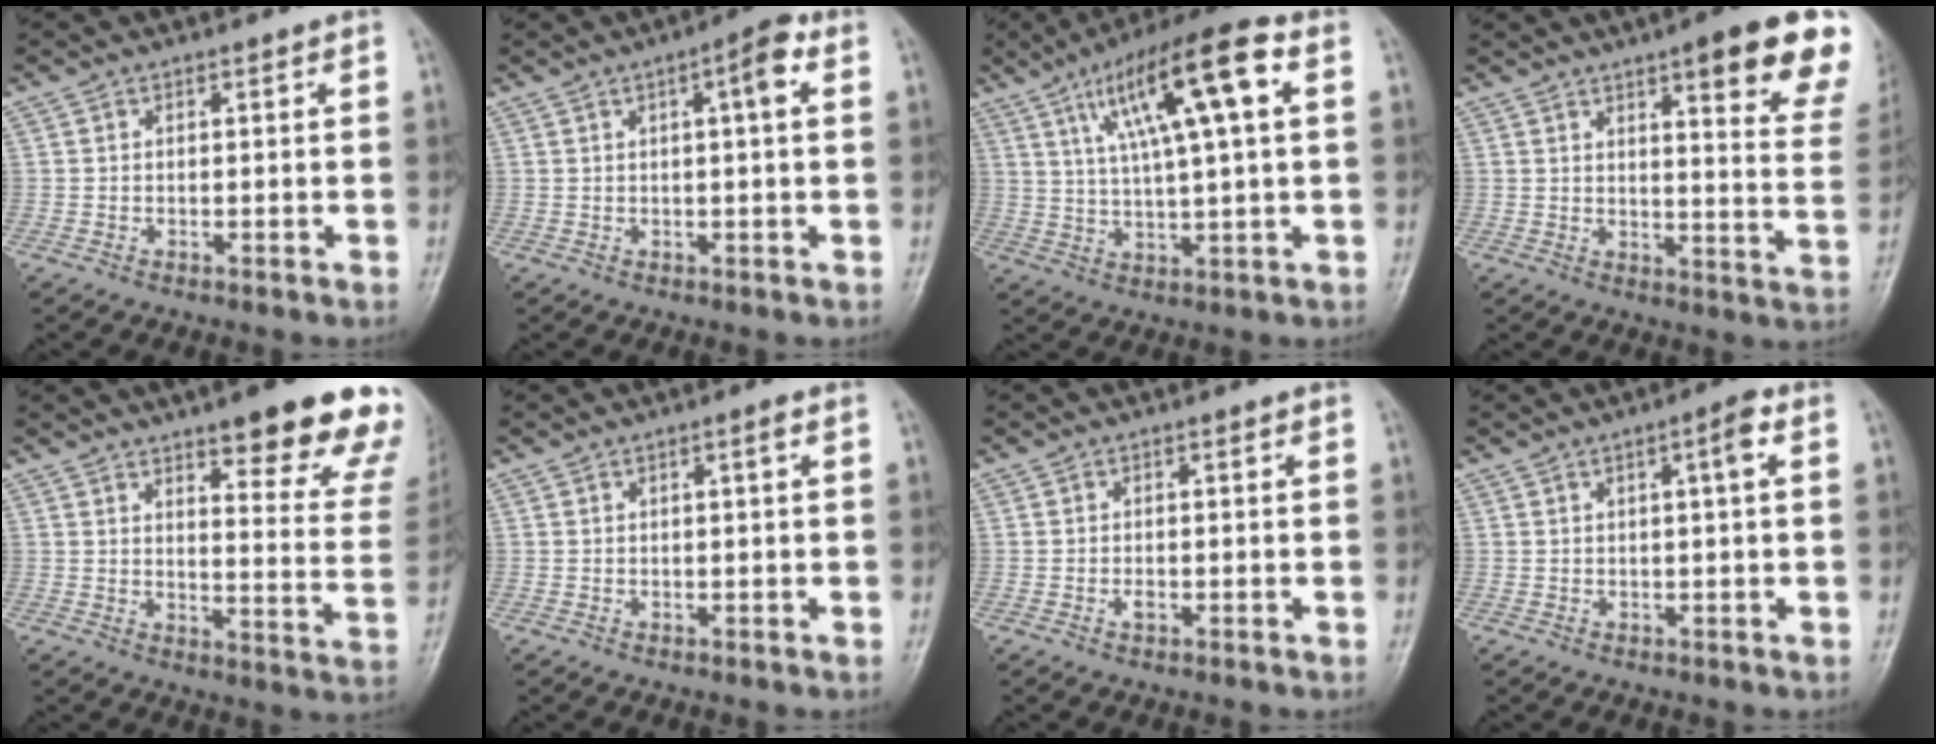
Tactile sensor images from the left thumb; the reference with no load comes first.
{"total": 5.1, "force": [1.5, 1.1, 4.8], "torque": [-0.071, 0.011, 0.017]}
{"total": 16.6, "force": [5.7, 3.4, 15.2], "torque": [-0.259, 0.009, 0.093]}
{"total": 17.7, "force": [10.6, 3.3, 13.8], "torque": [-0.148, -0.044, 0.122]}
{"total": 20.3, "force": [14.1, 4.6, 13.8], "torque": [-0.138, -0.070, 0.172]}
{"total": 1.2, "force": [0.4, 0.0, 1.2], "torque": [-0.023, 0.002, 0.006]}
{"total": 0.9, "force": [-0.5, 0.5, 0.6], "torque": [-0.007, 0.000, -0.007]}
{"total": 3.3, "force": [0.9, 0.4, 3.2], "torque": [-0.052, 0.008, 0.013]}